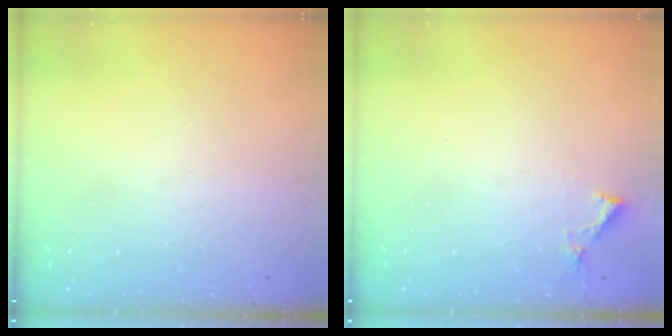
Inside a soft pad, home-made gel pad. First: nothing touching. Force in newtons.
{"total": 4.1, "press": 4.1, "slide": 0.5}